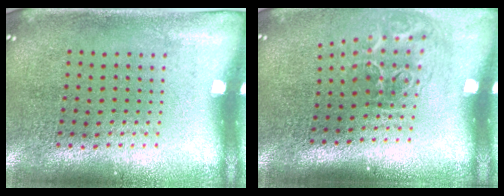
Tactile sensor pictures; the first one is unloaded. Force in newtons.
{"total": 2.0, "press": 1.3, "slide": 1.5}